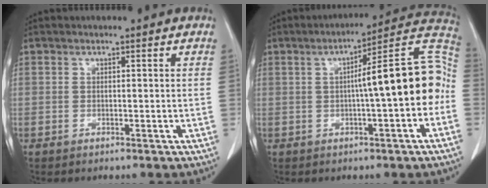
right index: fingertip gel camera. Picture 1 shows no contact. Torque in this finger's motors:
{"motor_torque": [1.69, -0.44, 0.79, 0.20]}